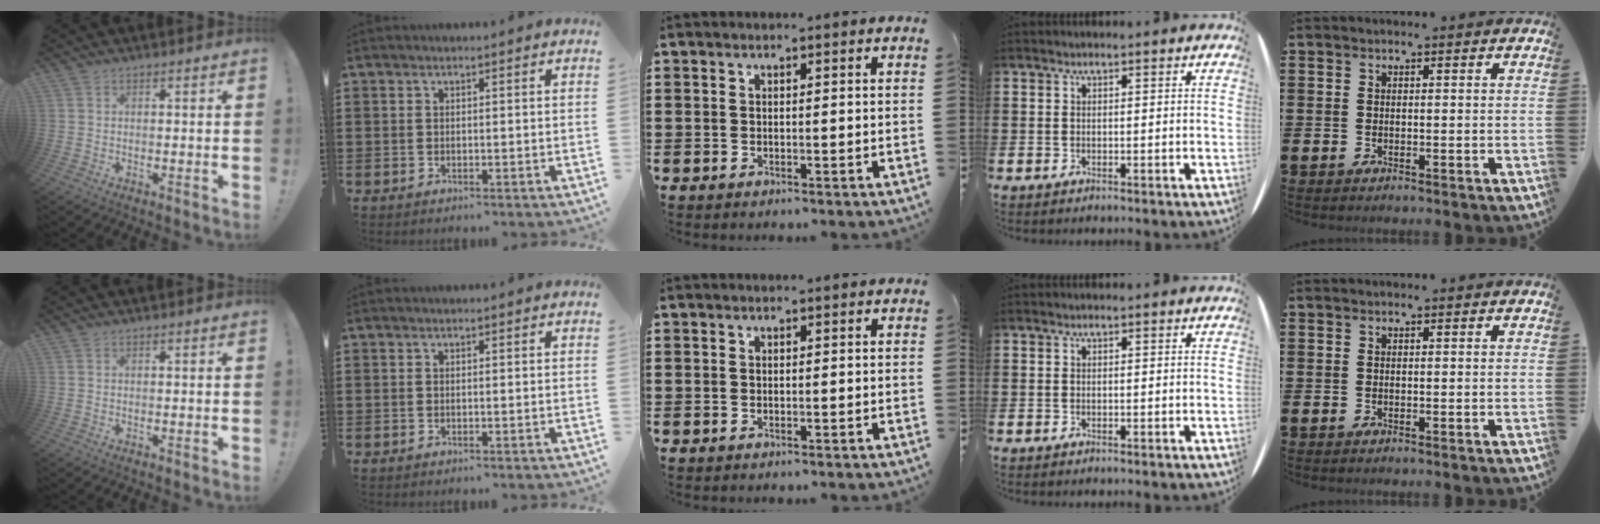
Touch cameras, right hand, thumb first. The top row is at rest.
{}